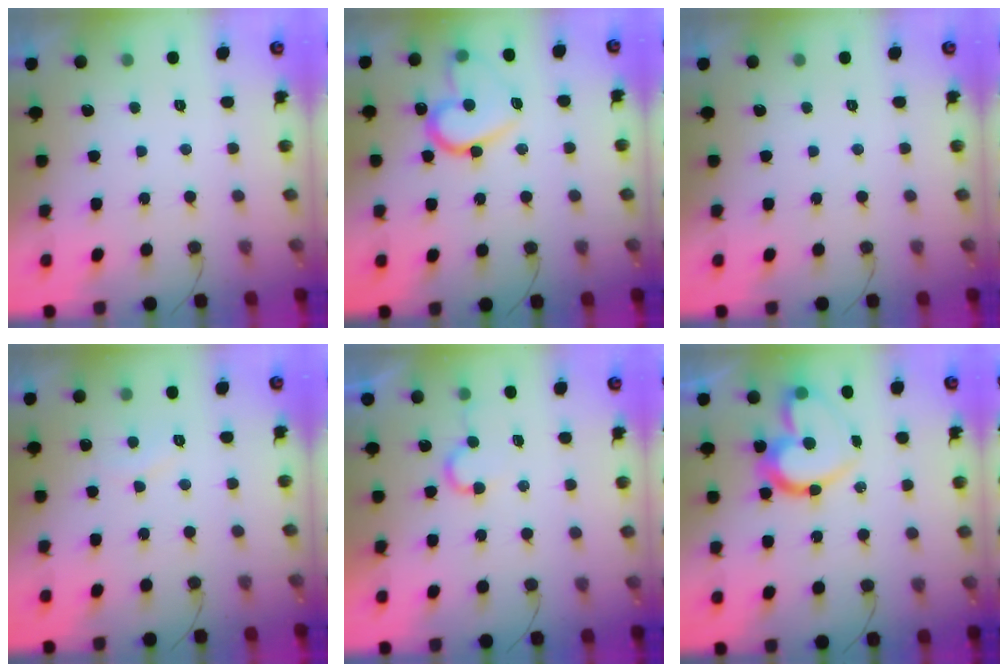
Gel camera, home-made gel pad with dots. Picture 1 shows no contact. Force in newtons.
{"total": 15.4, "press": 15.3, "slide": 1.6}
{"total": 0.0}
{"total": 6.2, "press": 6.2, "slide": 0.5}
{"total": 5.5, "press": 5.5, "slide": 0.6}
{"total": 18.1, "press": 18.1, "slide": 1.3}